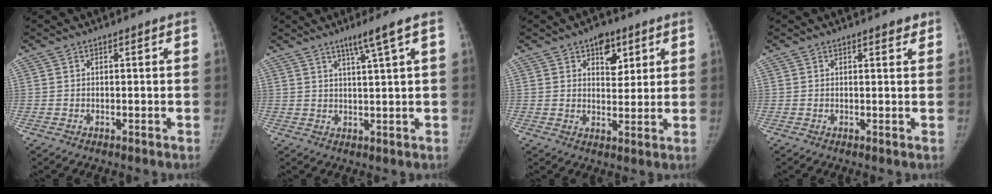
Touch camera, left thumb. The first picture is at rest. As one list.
[{"total": 4.4, "force": [2.6, -0.8, 3.5], "torque": [-0.064, -0.017, 0.050]}, {"total": 6.7, "force": [3.5, 4.4, 3.7], "torque": [-0.016, -0.015, 0.048]}, {"total": 1.4, "force": [1.1, 0.7, 0.5], "torque": [0.008, -0.006, 0.010]}]